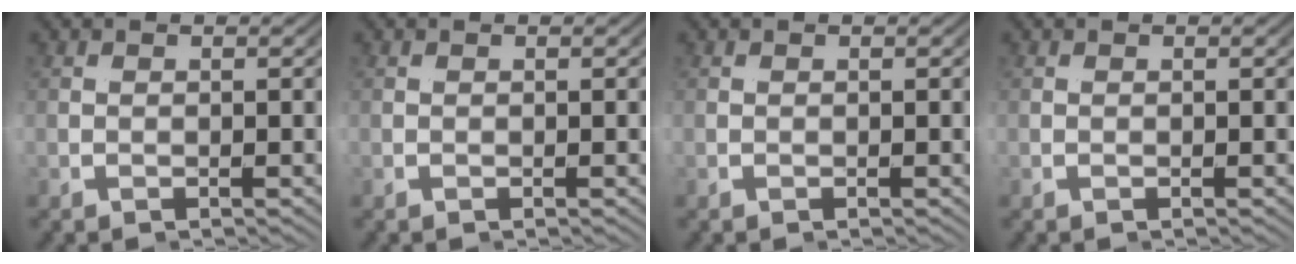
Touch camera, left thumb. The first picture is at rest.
{"total": 0.0}
{"total": 0.0}
{"total": 0.0}